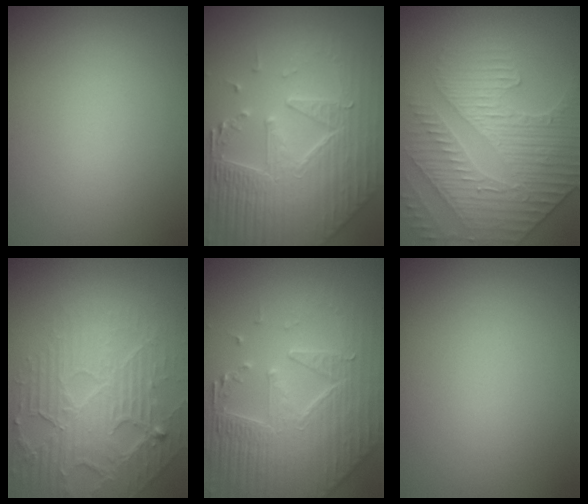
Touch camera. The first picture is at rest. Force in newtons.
{"total": 7.7, "press": 6.0, "slide": 4.8}
{"total": 4.5, "press": 4.5, "slide": 0.4}
{"total": 6.4, "press": 4.8, "slide": 4.3}
{"total": 6.5, "press": 5.4, "slide": 3.6}
{"total": 0.0}